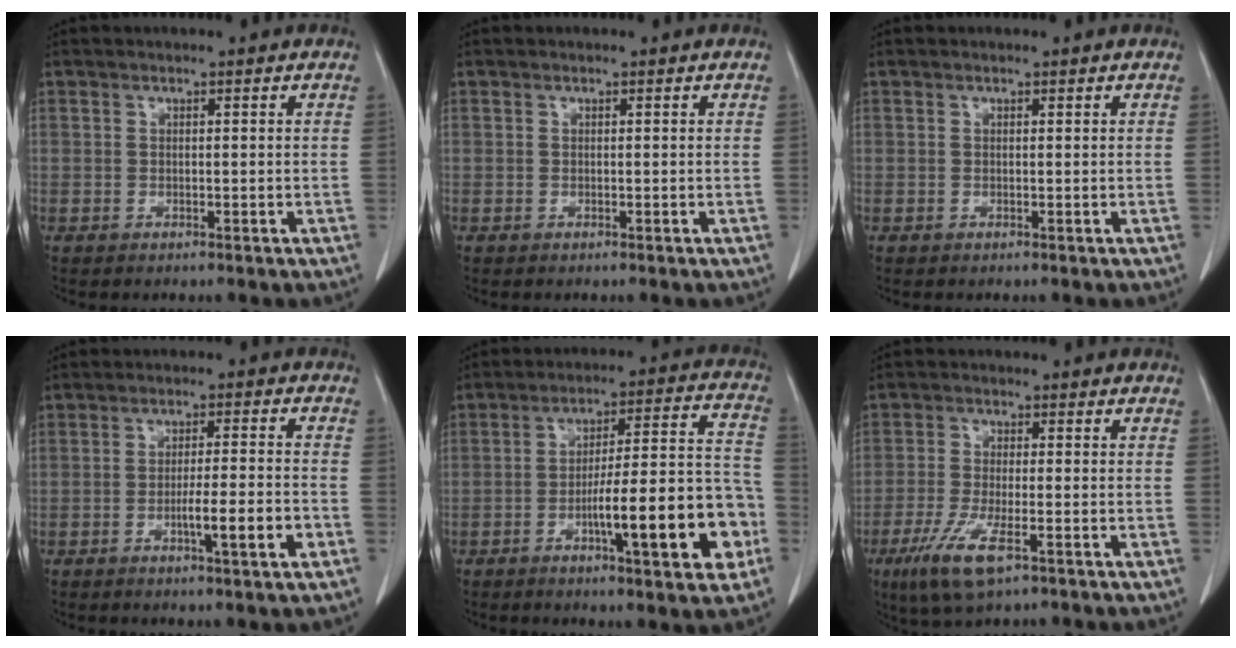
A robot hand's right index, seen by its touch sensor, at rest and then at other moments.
{"total": 0.0}
{"total": 0.0}
{"total": 6.6, "force": [-2.5, 0.0, 6.1], "torque": [-0.092, -0.005, -0.038]}
{"total": 16.9, "force": [-6.0, 2.6, 15.6], "torque": [-0.213, 0.021, -0.082]}
{"total": 7.9, "force": [-4.3, 1.5, 6.5], "torque": [-0.136, -0.022, -0.075]}